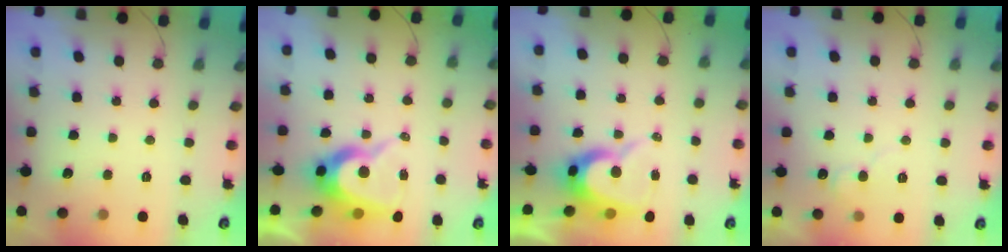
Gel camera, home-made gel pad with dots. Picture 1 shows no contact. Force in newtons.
{"total": 11.6, "press": 11.6, "slide": 0.9}
{"total": 9.3, "press": 9.2, "slide": 0.7}
{"total": 5.9, "press": 5.8, "slide": 0.5}